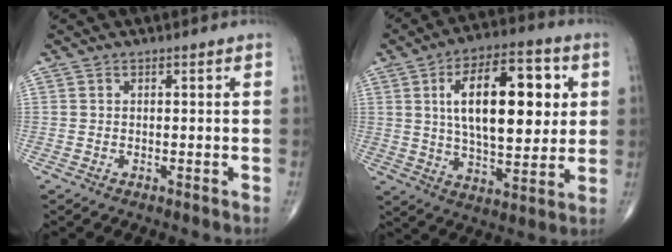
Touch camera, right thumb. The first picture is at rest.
{"total": 20.4, "force": [4.5, 9.4, 17.5], "torque": [-0.249, -0.004, 0.070]}